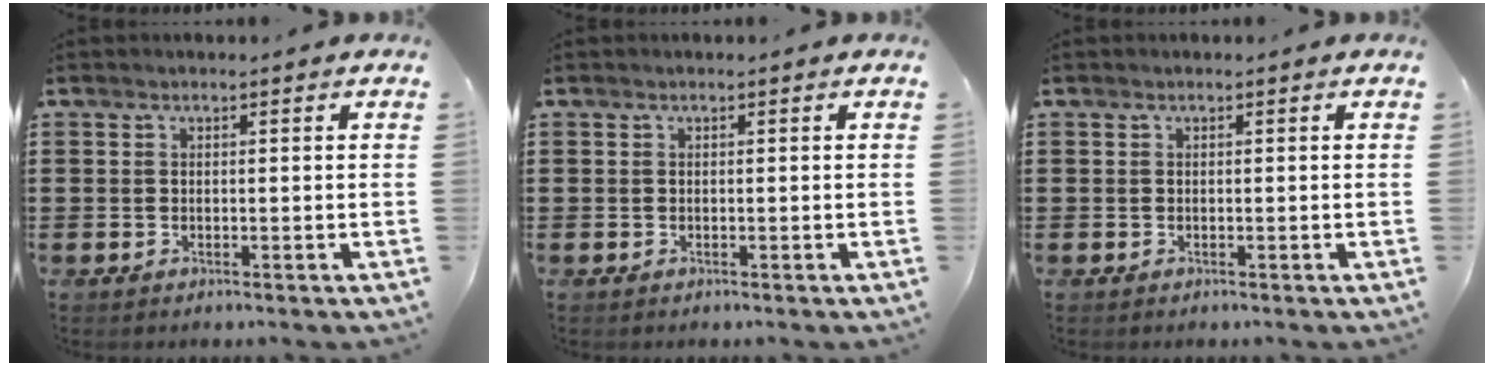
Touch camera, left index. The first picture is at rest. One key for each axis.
{"total": 0.0}
{"total": 0.0}